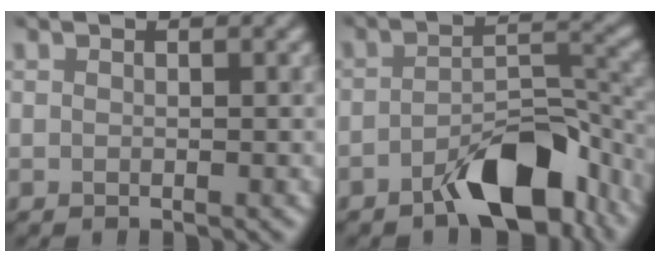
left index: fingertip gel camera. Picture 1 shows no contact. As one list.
[{"total": 7.9, "force": [-5.5, 3.1, 4.8], "torque": [-0.076, 0.005, -0.078]}]